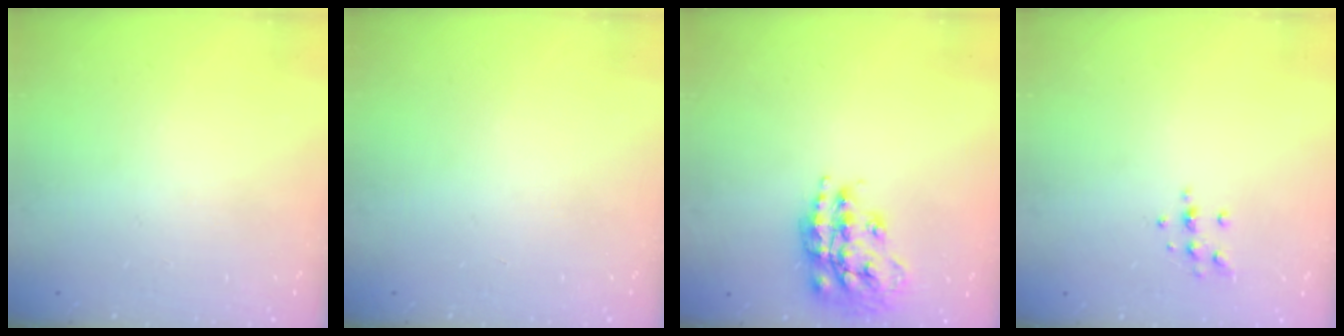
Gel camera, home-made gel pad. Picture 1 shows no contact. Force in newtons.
{"total": 0.0}
{"total": 17.3, "press": 17.2, "slide": 1.7}
{"total": 7.0, "press": 6.9, "slide": 0.7}